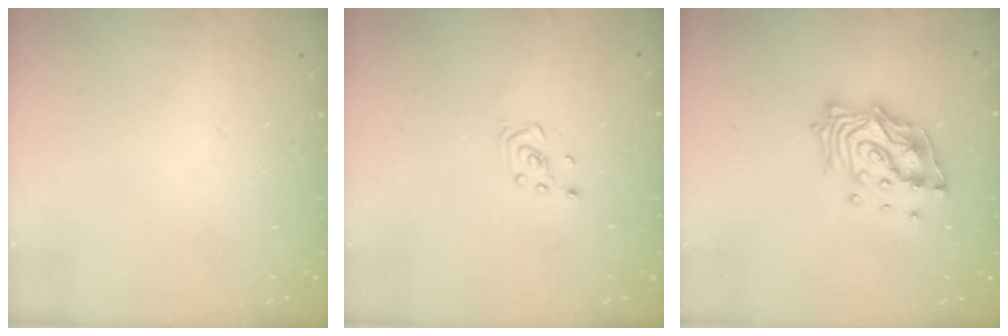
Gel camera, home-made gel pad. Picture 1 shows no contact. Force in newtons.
{"total": 2.6, "press": 2.4, "slide": 1.0}
{"total": 15.1, "press": 15.0, "slide": 1.8}